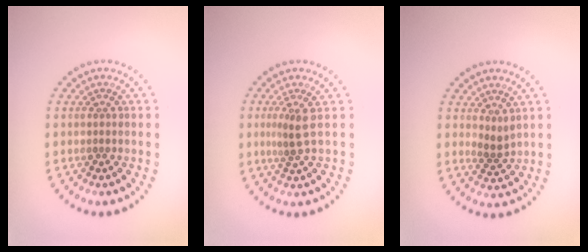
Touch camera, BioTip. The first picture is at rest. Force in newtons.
{"total": 2.0, "press": 1.4, "slide": 1.4}
{"total": 1.5, "press": 1.0, "slide": 1.1}